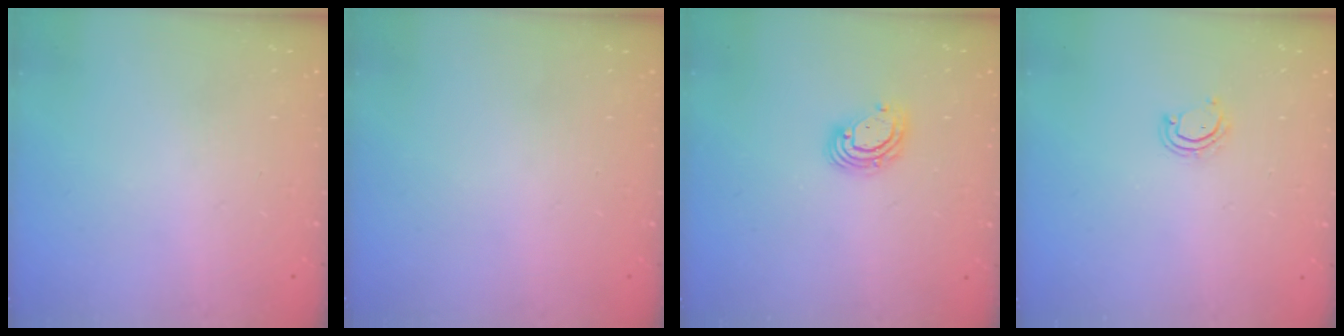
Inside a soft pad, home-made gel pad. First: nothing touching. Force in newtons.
{"total": 0.0}
{"total": 6.4, "press": 6.3, "slide": 1.2}
{"total": 3.5, "press": 3.4, "slide": 0.3}